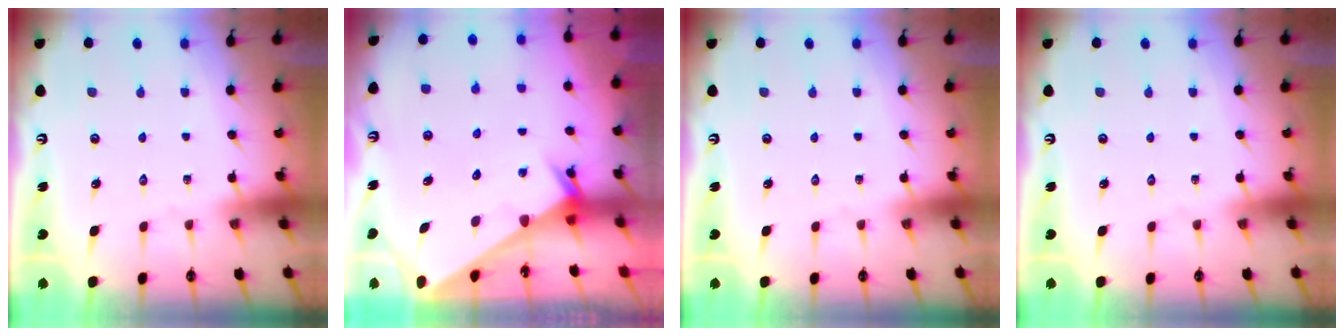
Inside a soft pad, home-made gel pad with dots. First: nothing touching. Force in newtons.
{"total": 1.9, "press": 1.9, "slide": 0.2}
{"total": 0.0}
{"total": 0.0}